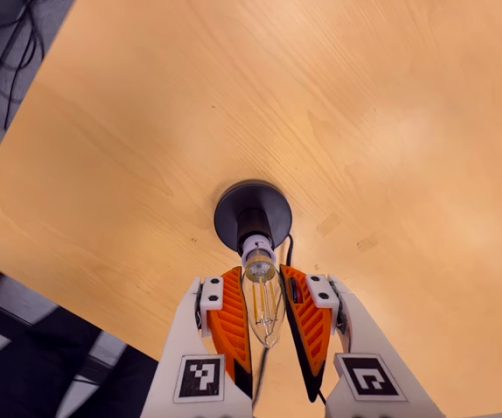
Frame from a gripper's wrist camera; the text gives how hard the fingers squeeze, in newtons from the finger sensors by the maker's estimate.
{"total": 11.9, "left": 11.0, "right": 12.8}